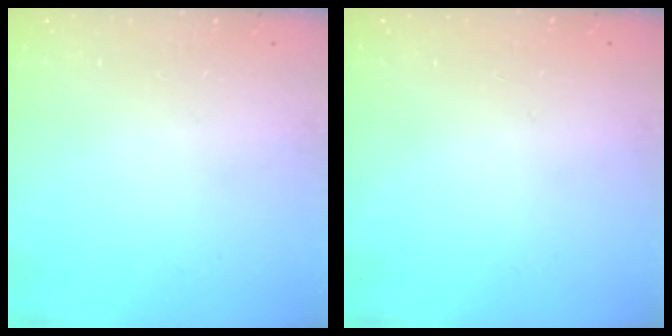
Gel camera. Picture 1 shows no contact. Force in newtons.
{"total": 0.0}